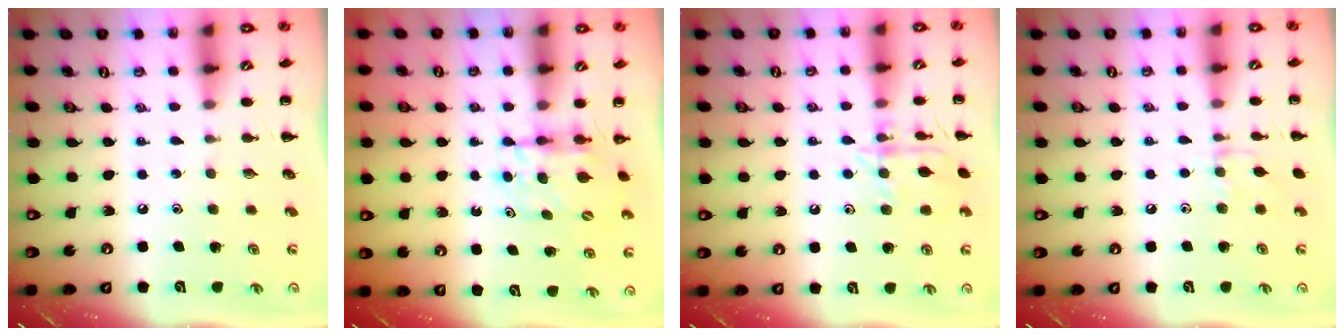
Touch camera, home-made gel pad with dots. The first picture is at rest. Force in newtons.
{"total": 5.4, "press": 5.3, "slide": 0.6}
{"total": 11.3, "press": 11.3, "slide": 0.9}
{"total": 6.3, "press": 6.0, "slide": 1.8}